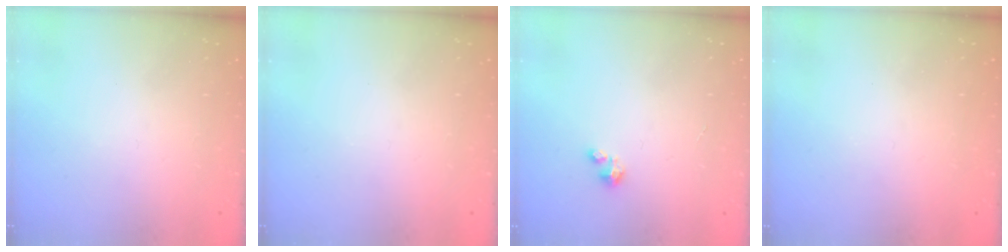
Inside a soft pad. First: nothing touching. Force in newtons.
{"total": 0.0}
{"total": 1.2, "press": 1.2, "slide": 0.2}
{"total": 0.7, "press": 0.6, "slide": 0.4}